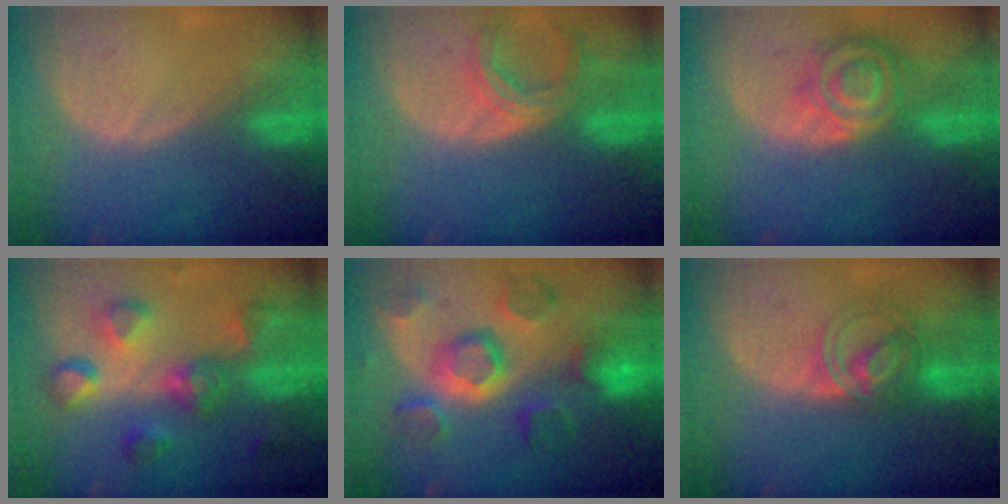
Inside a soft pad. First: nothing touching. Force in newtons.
{"total": 6.0, "press": 5.6, "slide": 2.3}
{"total": 8.3, "press": 7.2, "slide": 4.0}
{"total": 8.7, "press": 8.7, "slide": 0.2}
{"total": 11.2, "press": 10.0, "slide": 5.2}
{"total": 6.3, "press": 6.1, "slide": 1.4}